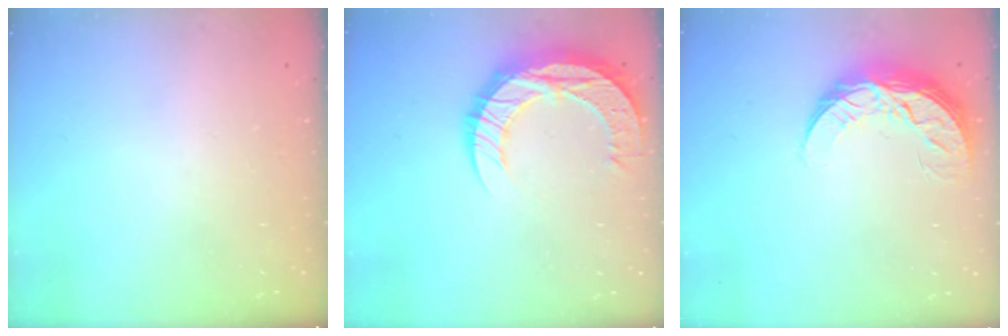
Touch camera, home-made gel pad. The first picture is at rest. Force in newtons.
{"total": 19.0, "press": 18.9, "slide": 1.4}
{"total": 9.0, "press": 9.0, "slide": 0.3}